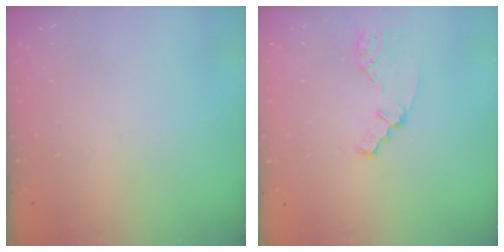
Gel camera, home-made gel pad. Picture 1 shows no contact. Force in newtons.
{"total": 1.6, "press": 1.5, "slide": 0.4}